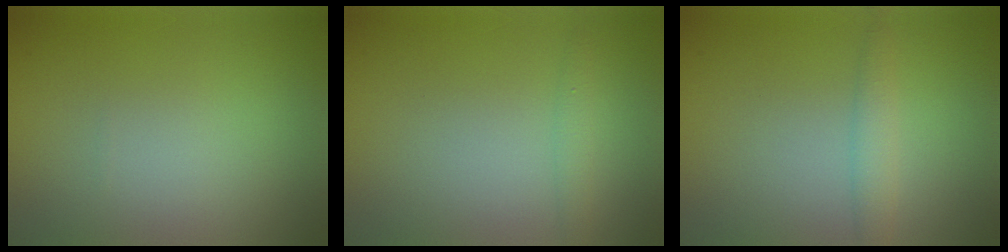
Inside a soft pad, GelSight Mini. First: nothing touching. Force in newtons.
{"total": 1.1, "press": 1.1, "slide": 0.1}
{"total": 1.7, "press": 1.7, "slide": 0.1}